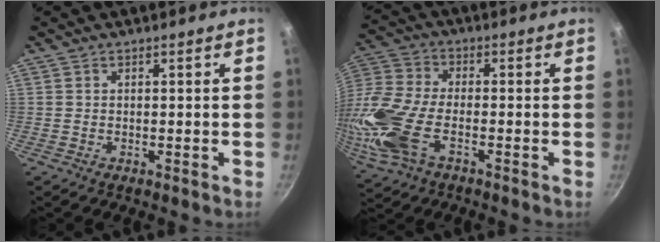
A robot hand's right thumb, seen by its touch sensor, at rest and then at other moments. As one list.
[{"total": 18.9, "force": [-5.5, 10.2, 14.9], "torque": [-0.375, 0.004, -0.102]}]